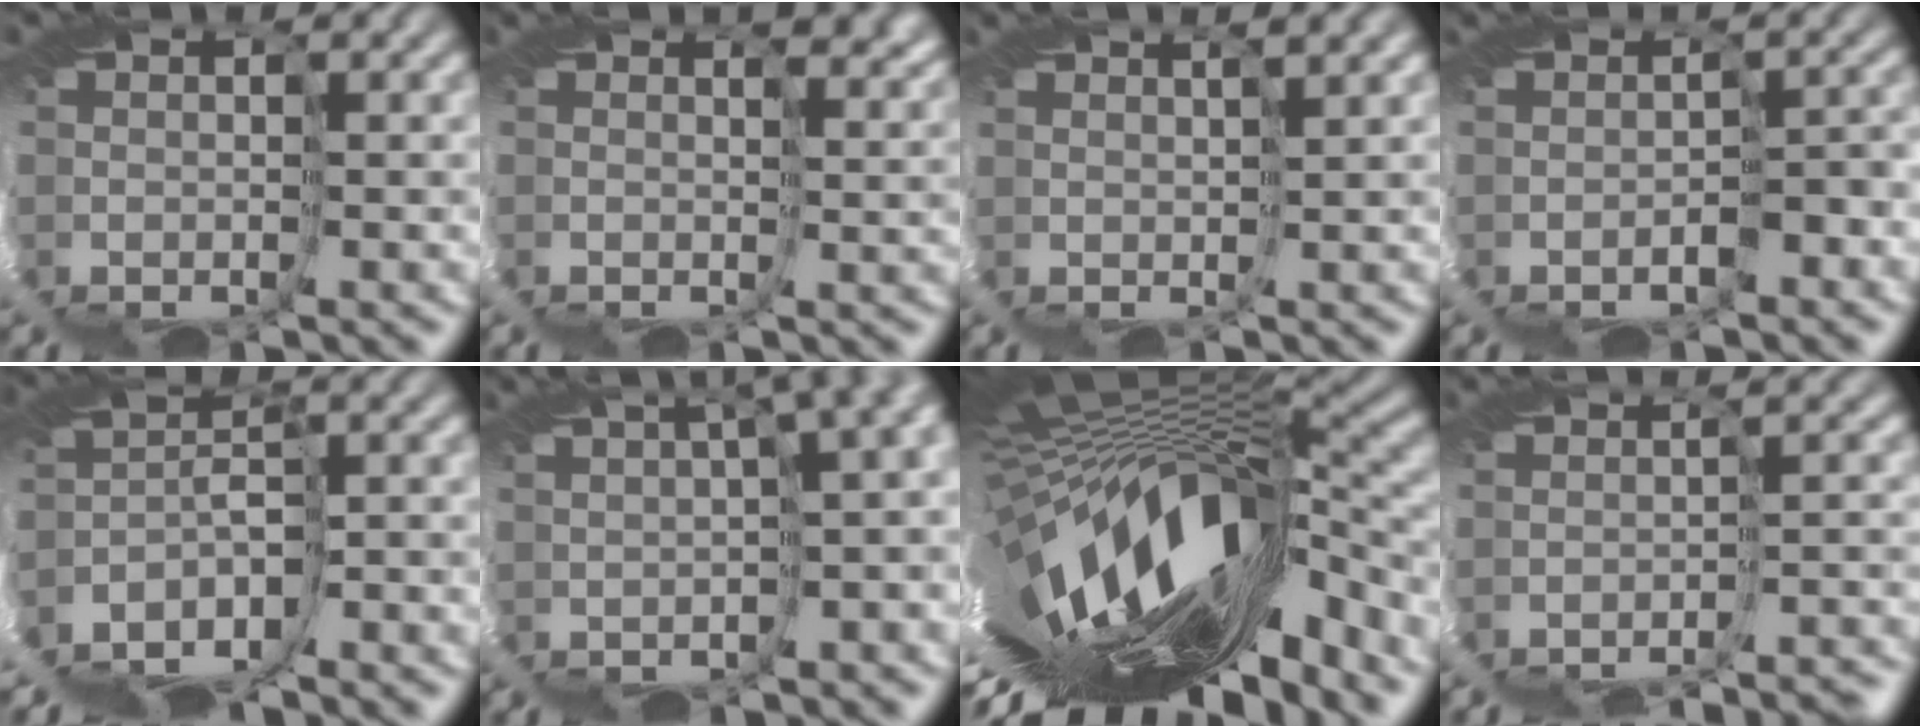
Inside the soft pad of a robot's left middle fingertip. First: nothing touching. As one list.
[{"total": 2.3, "force": [2.0, 0.1, 1.3], "torque": [-0.023, 0.000, 0.038]}, {"total": 4.2, "force": [1.9, -3.1, -1.9], "torque": [0.027, 0.004, 0.038]}, {"total": 3.7, "force": [-1.2, -3.1, -1.5], "torque": [0.023, -0.002, -0.012]}, {"total": 4.0, "force": [-3.8, -1.1, 0.2], "torque": [-0.035, -0.009, -0.054]}, {"total": 5.3, "force": [2.0, -0.3, 4.9], "torque": [-0.046, -0.005, 0.063]}, {"total": 10.9, "force": [-3.7, 1.2, 10.2], "torque": [-0.180, -0.033, -0.055]}, {"total": 7.6, "force": [-7.0, -2.8, -1.1], "torque": [0.026, -0.001, -0.062]}]